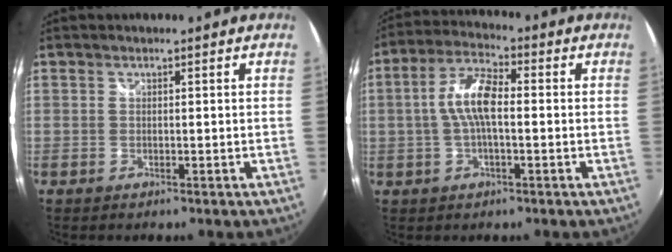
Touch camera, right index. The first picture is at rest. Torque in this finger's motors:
{"motor_torque": [0.32, -0.17, 0.32, 0.09]}